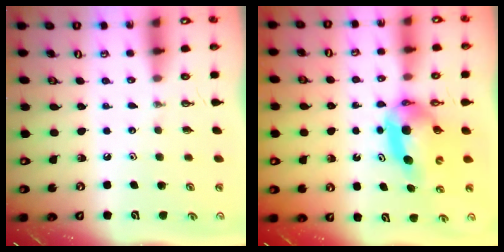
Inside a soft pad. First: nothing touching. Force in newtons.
{"total": 8.0, "press": 8.0, "slide": 0.5}